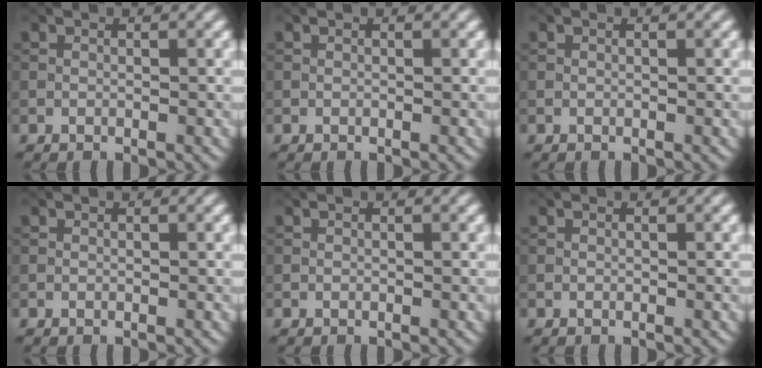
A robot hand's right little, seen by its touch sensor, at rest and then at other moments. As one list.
[{"total": 0.0}, {"total": 0.0}, {"total": 0.0}, {"total": 0.0}, {"total": 0.0}]